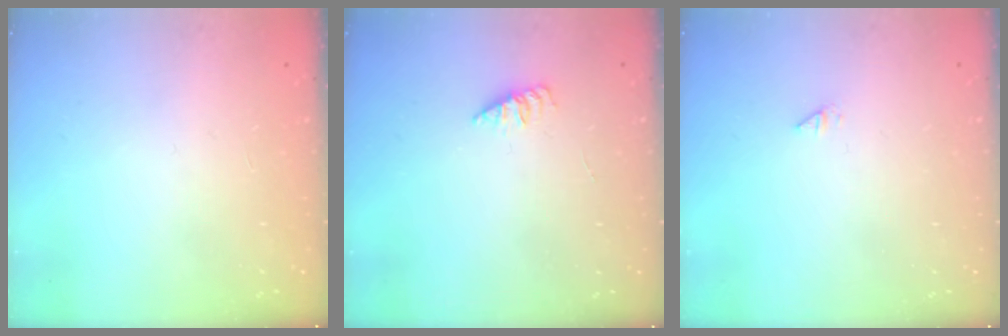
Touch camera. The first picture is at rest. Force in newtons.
{"total": 1.8, "press": 1.8, "slide": 0.4}
{"total": 0.0}